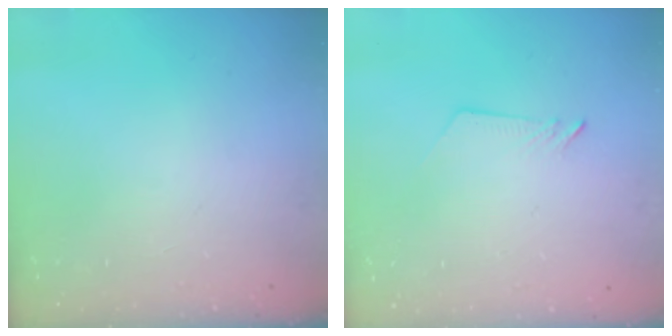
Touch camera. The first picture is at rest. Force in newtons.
{"total": 2.5, "press": 2.5, "slide": 0.2}